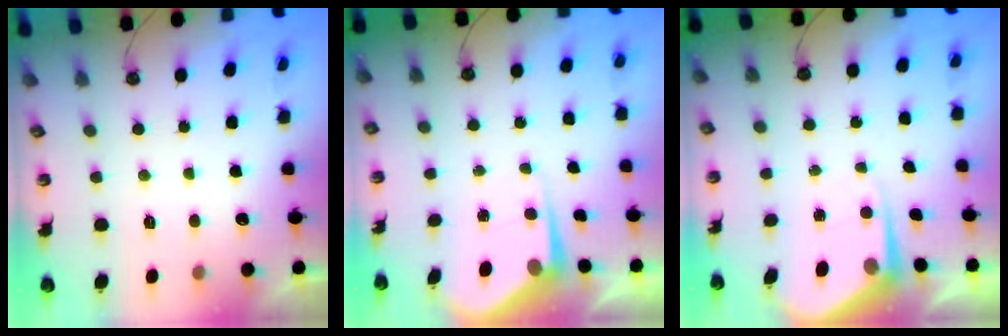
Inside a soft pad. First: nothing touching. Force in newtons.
{"total": 5.1, "press": 5.1, "slide": 0.2}
{"total": 6.5, "press": 6.4, "slide": 0.6}